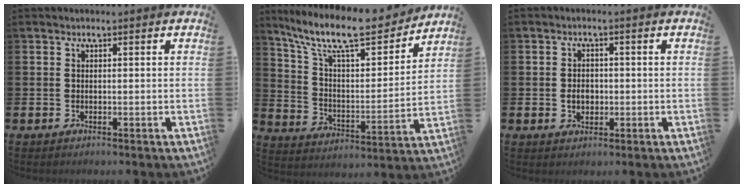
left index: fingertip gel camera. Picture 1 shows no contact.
{"total": 12.3, "force": [10.6, 2.9, 5.6], "torque": [-0.138, -0.067, 0.181]}
{"total": 2.5, "force": [-0.3, 1.9, 1.5], "torque": [-0.015, 0.000, -0.012]}